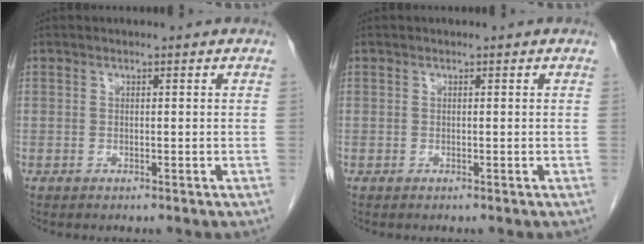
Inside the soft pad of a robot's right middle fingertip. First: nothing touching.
{"total": 0.0}